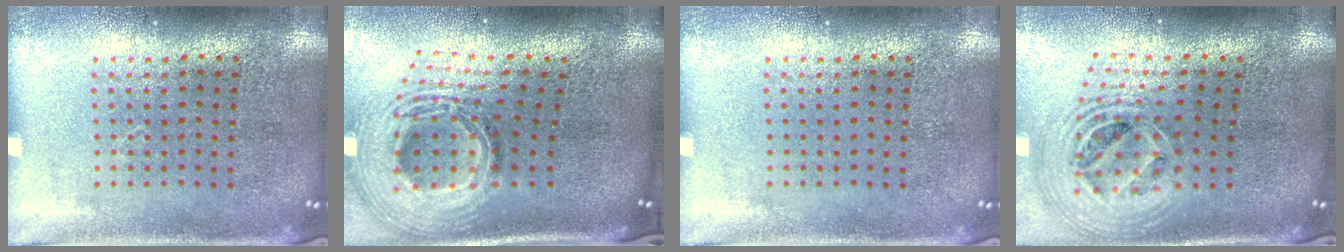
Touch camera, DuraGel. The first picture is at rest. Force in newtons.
{"total": 3.1, "press": 2.0, "slide": 2.3}
{"total": 0.0}
{"total": 2.5, "press": 1.8, "slide": 1.7}